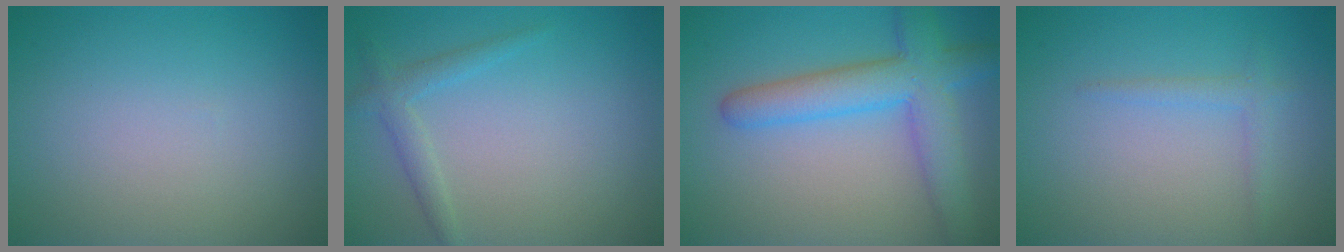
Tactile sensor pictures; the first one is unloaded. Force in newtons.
{"total": 1.8, "press": 1.8, "slide": 0.1}
{"total": 6.2, "press": 6.2, "slide": 0.3}
{"total": 1.3, "press": 1.3, "slide": 0.1}